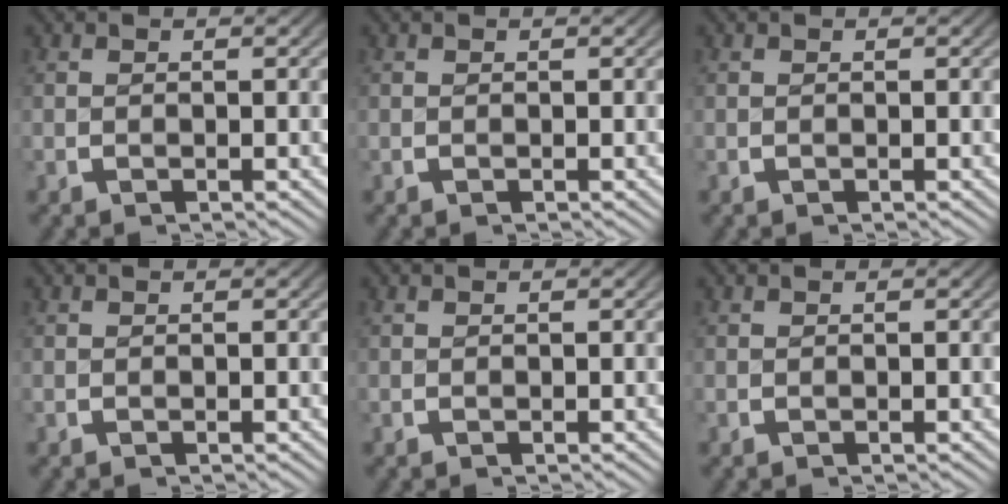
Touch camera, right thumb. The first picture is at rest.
{"total": 0.0}
{"total": 0.0}
{"total": 0.0}
{"total": 0.0}
{"total": 0.0}